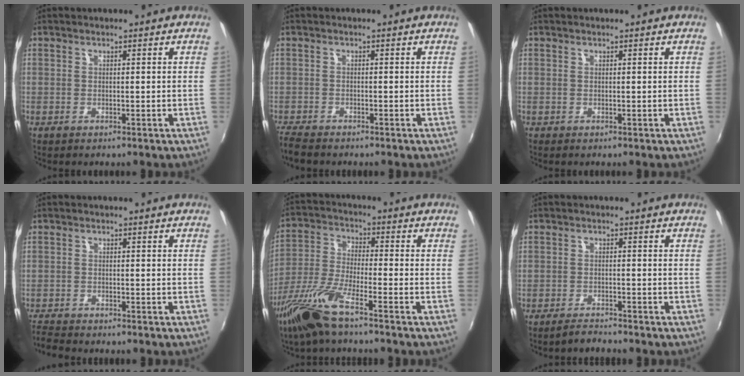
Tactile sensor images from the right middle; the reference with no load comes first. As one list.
[{"total": 3.8, "force": [-3.5, 0.7, 1.3], "torque": [-0.038, -0.021, -0.072]}, {"total": 0.0}, {"total": 3.7, "force": [-3.7, 0.3, 0.6], "torque": [-0.029, -0.018, -0.075]}, {"total": 11.8, "force": [-8.1, 1.5, 8.4], "torque": [-0.186, -0.023, -0.164]}, {"total": 2.3, "force": [-2.2, 0.3, 0.4], "torque": [-0.017, -0.004, -0.041]}]